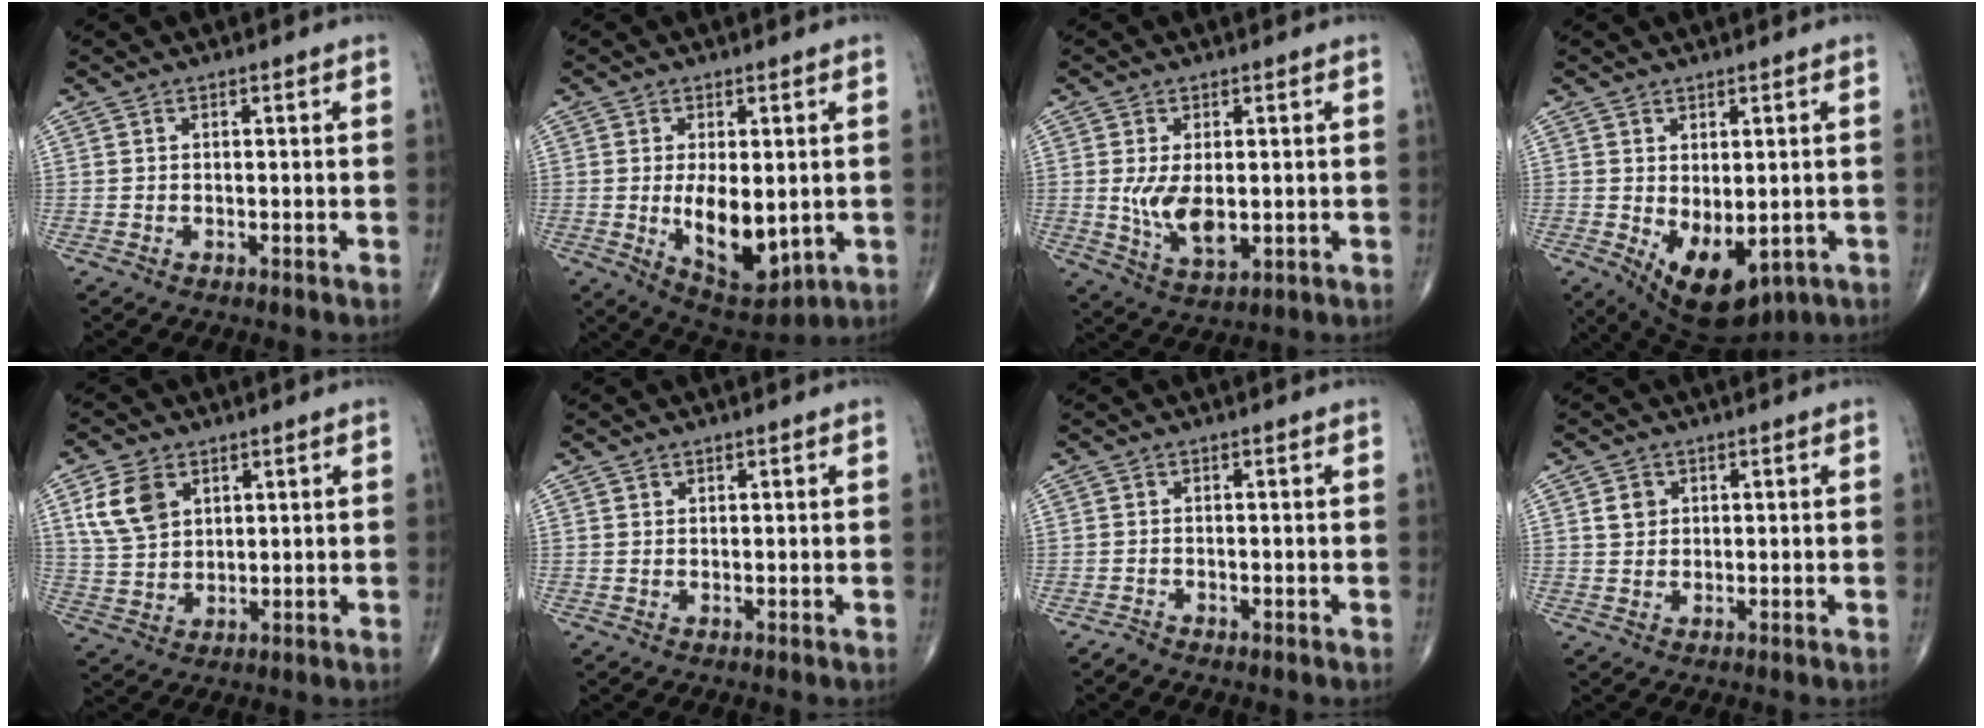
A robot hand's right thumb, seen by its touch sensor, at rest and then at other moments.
{"total": 11.3, "force": [-0.9, 5.7, 9.7], "torque": [-0.130, -0.022, 0.005]}
{"total": 8.0, "force": [-0.1, 4.3, 6.8], "torque": [-0.120, -0.018, 0.009]}
{"total": 10.9, "force": [-2.8, 6.0, 8.6], "torque": [-0.119, -0.004, -0.019]}
{"total": 8.5, "force": [3.5, 5.9, 5.1], "torque": [-0.086, -0.010, 0.076]}
{"total": 0.7, "force": [0.4, 0.6, 0.1], "torque": [0.007, -0.002, 0.004]}
{"total": 0.7, "force": [-0.7, 0.3, 0.0], "torque": [-0.003, -0.002, -0.018]}
{"total": 2.8, "force": [0.9, 2.3, 1.1], "torque": [-0.008, -0.004, 0.016]}